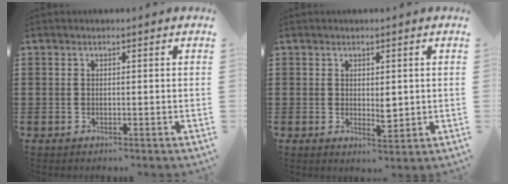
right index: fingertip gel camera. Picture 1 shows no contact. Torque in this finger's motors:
{"motor_torque": [0.14, 0.03, 0.12, 0.05]}